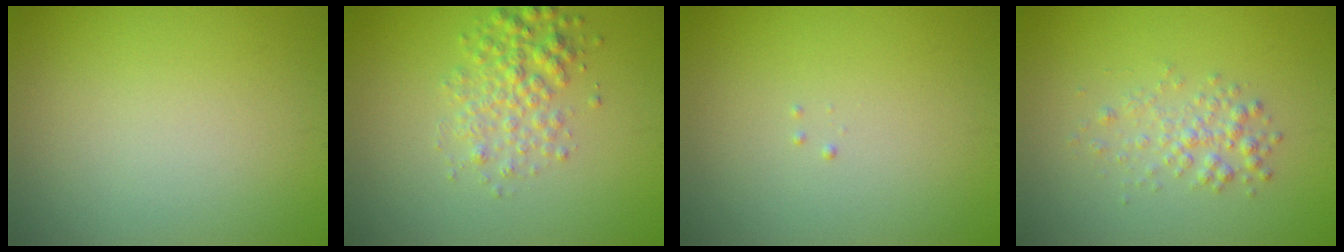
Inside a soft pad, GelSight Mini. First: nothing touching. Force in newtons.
{"total": 3.0, "press": 3.0, "slide": 0.1}
{"total": 0.0}
{"total": 1.9, "press": 1.9, "slide": 0.0}